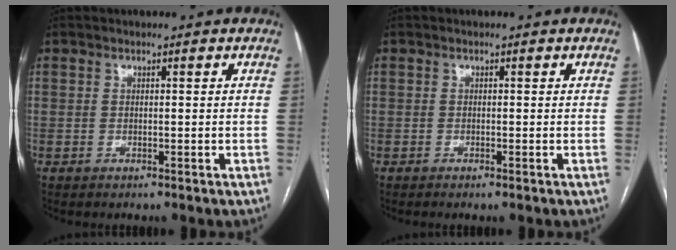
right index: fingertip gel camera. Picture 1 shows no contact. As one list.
[{"total": 0.8, "force": [-0.6, 0.0, 0.6], "torque": [-0.011, -0.001, -0.009]}]